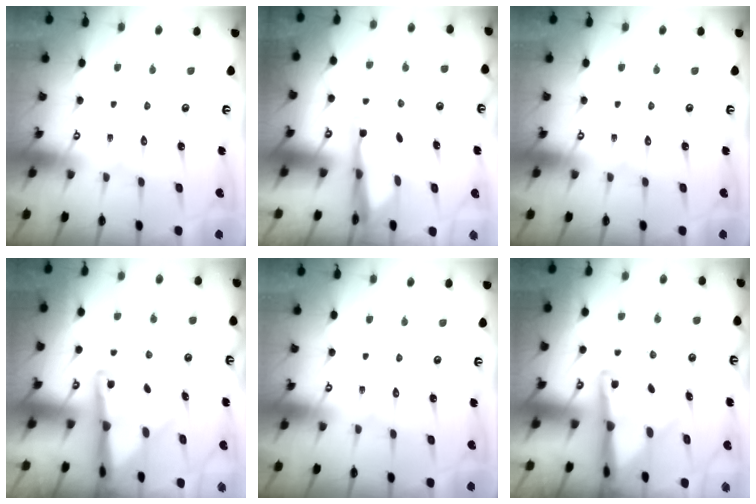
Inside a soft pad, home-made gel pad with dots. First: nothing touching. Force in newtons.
{"total": 3.3, "press": 3.2, "slide": 0.9}
{"total": 0.0}
{"total": 7.0, "press": 6.9, "slide": 1.3}
{"total": 0.0}
{"total": 7.0, "press": 6.9, "slide": 1.3}